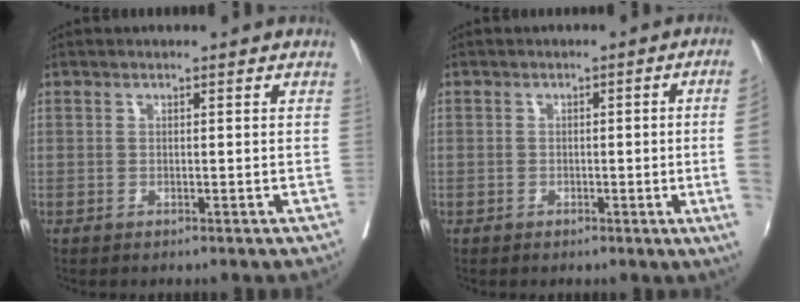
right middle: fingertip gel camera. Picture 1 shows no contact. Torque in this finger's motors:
{"motor_torque": [1.18, -0.96, -0.12, -0.21]}